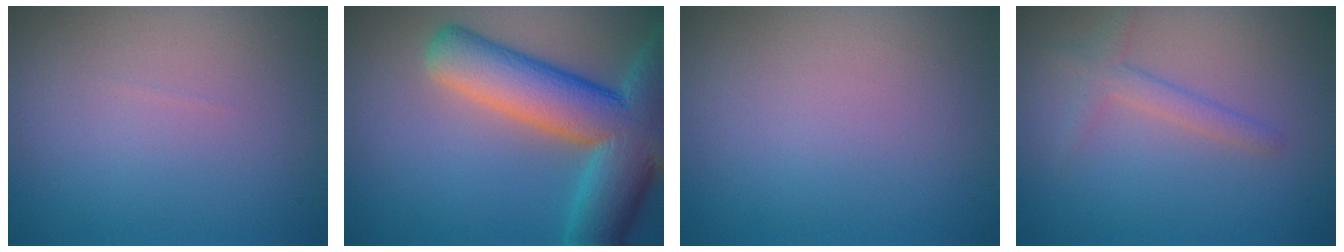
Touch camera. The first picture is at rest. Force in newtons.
{"total": 12.0, "press": 12.0, "slide": 0.8}
{"total": 0.0}
{"total": 1.9, "press": 1.9, "slide": 0.1}